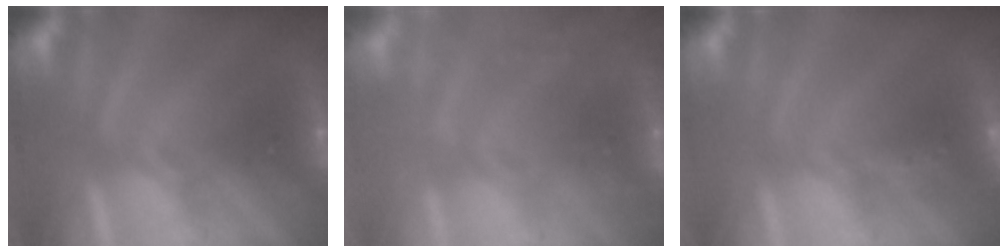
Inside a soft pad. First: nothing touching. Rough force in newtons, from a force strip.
{"total": 6.5}
{"total": 1.2}